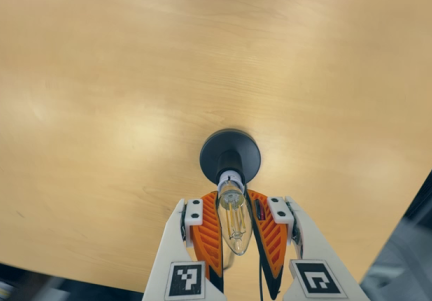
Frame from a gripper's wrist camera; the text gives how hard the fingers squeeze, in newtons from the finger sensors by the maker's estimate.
{"total": 17.6, "left": 15.7, "right": 19.6}